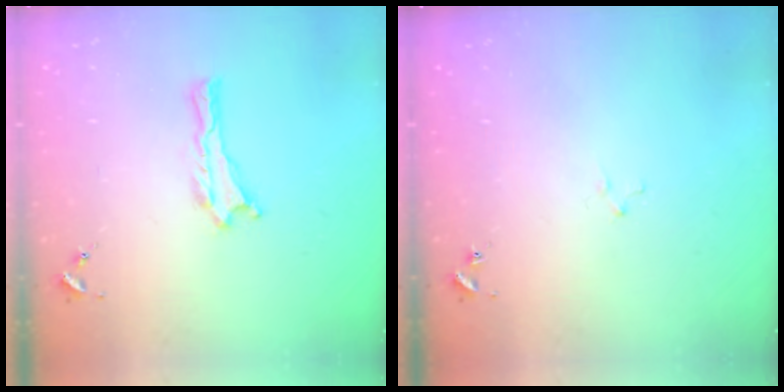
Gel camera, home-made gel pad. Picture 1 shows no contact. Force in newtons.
{"total": 1.5, "press": 1.5, "slide": 0.2}